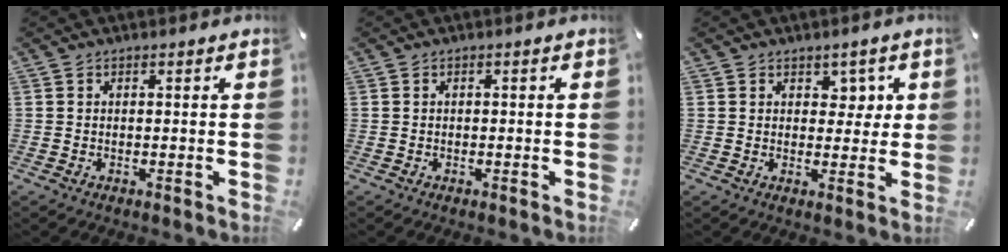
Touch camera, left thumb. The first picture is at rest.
{"total": 0.0}
{"total": 4.4, "force": [2.0, 3.3, 2.1], "torque": [-0.011, -0.007, 0.026]}